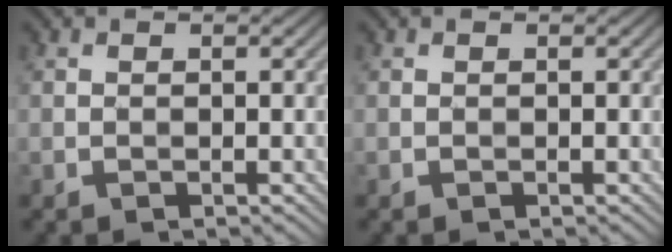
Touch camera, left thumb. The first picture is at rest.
{"total": 0.0}